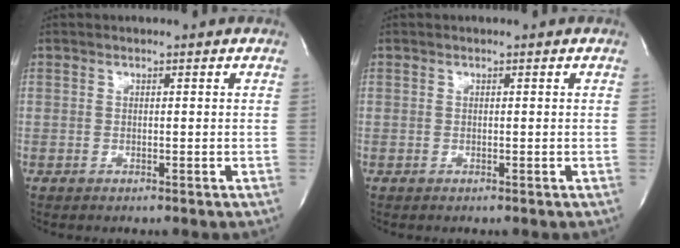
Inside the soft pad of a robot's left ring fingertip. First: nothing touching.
{"total": 0.0}